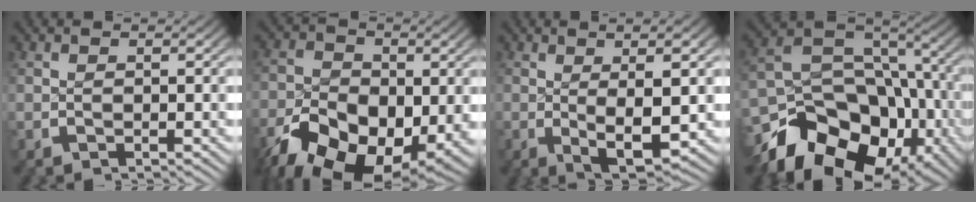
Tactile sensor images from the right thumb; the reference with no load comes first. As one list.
[{"total": 15.6, "force": [-6.2, 10.3, 10.0], "torque": [-0.190, -0.080, -0.066]}, {"total": 6.8, "force": [-0.5, 2.7, 6.2], "torque": [-0.114, -0.015, 0.001]}, {"total": 19.7, "force": [-7.5, 13.3, 12.4], "torque": [-0.211, -0.047, -0.102]}]